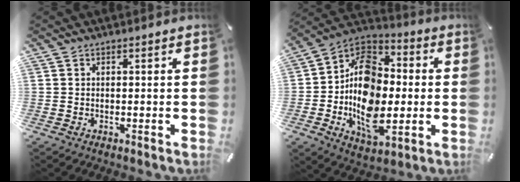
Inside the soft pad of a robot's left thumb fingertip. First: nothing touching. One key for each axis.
{"total": 18.1, "fx": -3.3, "fy": 12.9, "fz": 12.3, "tx": -0.229, "ty": 0.012, "tz": -0.063}